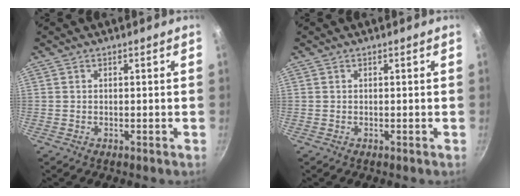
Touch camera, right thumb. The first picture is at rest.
{"total": 0.0}